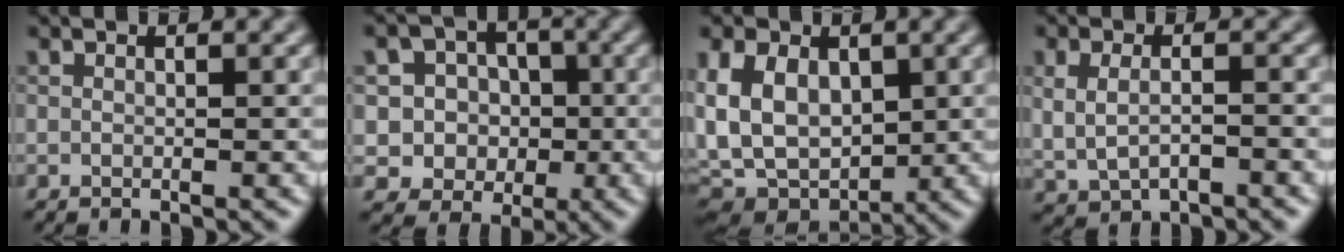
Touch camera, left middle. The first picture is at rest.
{"total": 6.1, "force": [0.2, 5.9, 1.7], "torque": [-0.021, 0.024, -0.018]}
{"total": 7.7, "force": [0.4, 5.2, 5.6], "torque": [-0.135, -0.003, 0.004]}
{"total": 2.7, "force": [-0.2, 1.6, 2.1], "torque": [-0.048, -0.006, 0.003]}